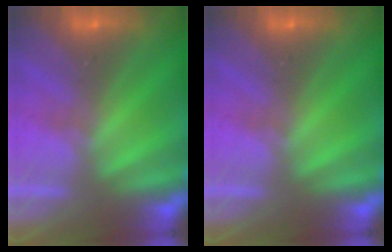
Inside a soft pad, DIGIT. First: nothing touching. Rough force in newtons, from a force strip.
{"total": 0.0}